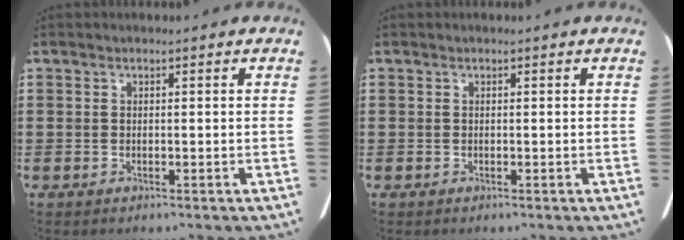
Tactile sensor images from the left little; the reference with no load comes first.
{"total": 0.0}